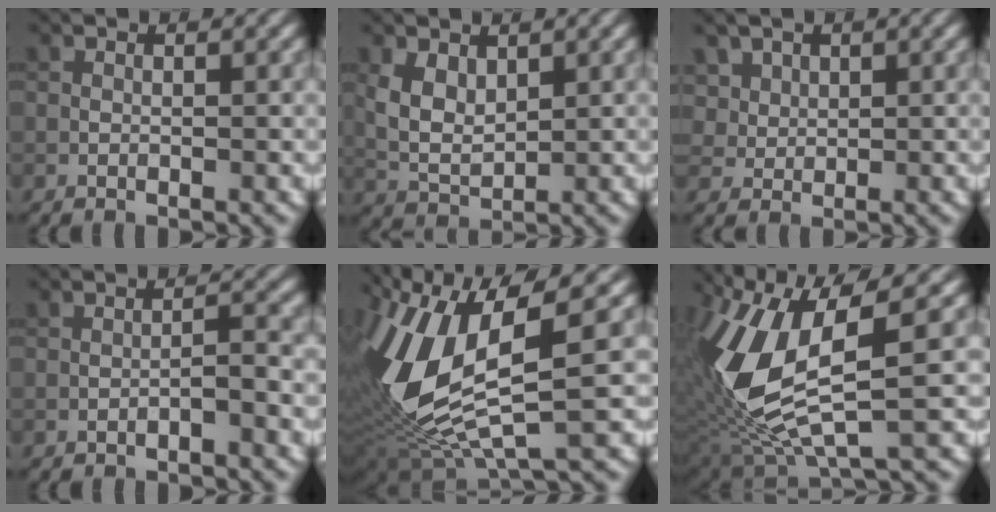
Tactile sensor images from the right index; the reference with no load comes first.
{"total": 3.5, "force": [1.3, 2.1, 2.4], "torque": [-0.060, -0.003, 0.031]}
{"total": 4.1, "force": [2.4, 2.9, 1.5], "torque": [-0.047, 0.000, 0.056]}
{"total": 1.3, "force": [-0.9, 0.1, 1.0], "torque": [-0.014, 0.007, -0.016]}
{"total": 11.9, "force": [1.0, 4.7, 10.8], "torque": [-0.251, -0.015, 0.021]}
{"total": 10.5, "force": [1.3, 4.3, 9.5], "torque": [-0.219, -0.019, 0.030]}